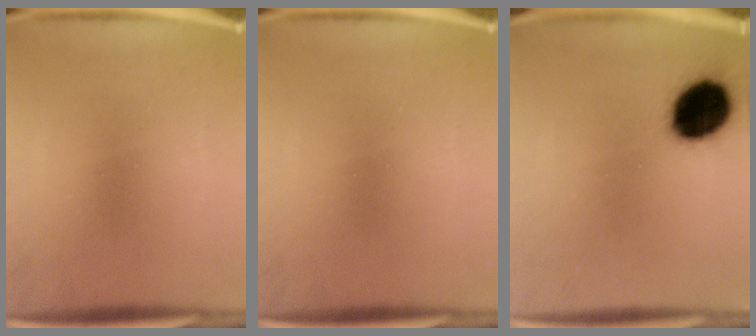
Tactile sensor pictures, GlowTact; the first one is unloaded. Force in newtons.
{"total": 0.0}
{"total": 15.1}